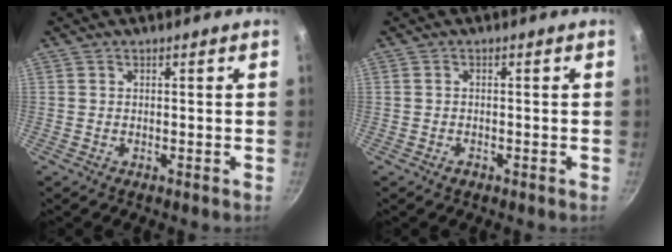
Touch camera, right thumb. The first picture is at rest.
{"total": 1.1, "force": [-0.7, 0.6, 0.5], "torque": [-0.013, 0.005, -0.013]}